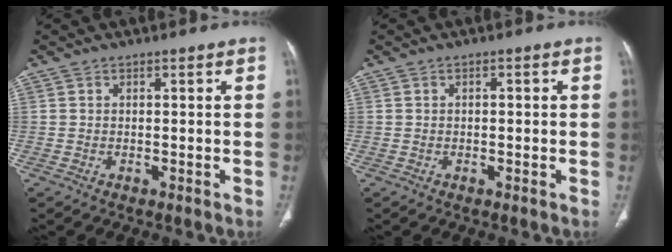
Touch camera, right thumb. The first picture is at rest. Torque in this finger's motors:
{"motor_torque": [0.04, -0.71, 0.12, 0.26, 0.07]}